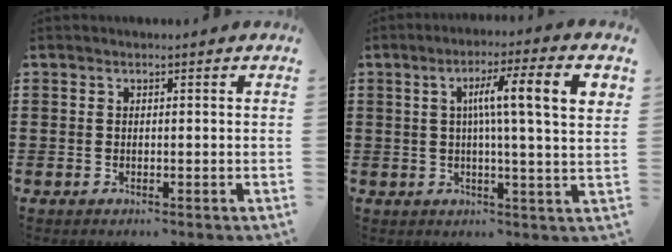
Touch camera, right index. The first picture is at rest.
{"total": 9.5, "force": [2.4, 0.5, 9.1], "torque": [-0.168, 0.002, 0.032]}